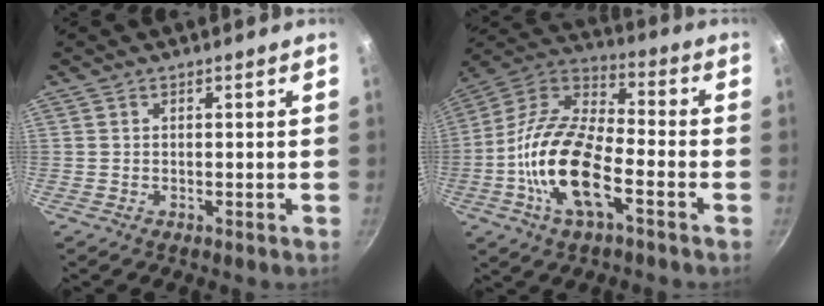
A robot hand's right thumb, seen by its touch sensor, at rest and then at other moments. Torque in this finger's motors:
{"motor_torque": [0.05, 1.35, 1.86, -0.90, 0.25]}